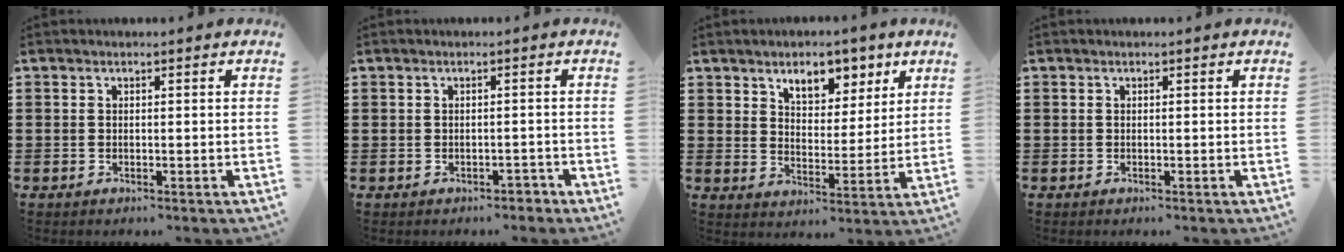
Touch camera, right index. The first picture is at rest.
{"total": 1.3, "force": [-1.0, 0.8, 0.1], "torque": [-0.006, 0.001, -0.023]}
{"total": 6.4, "force": [4.5, 3.4, 3.0], "torque": [-0.055, -0.008, 0.076]}
{"total": 0.0}